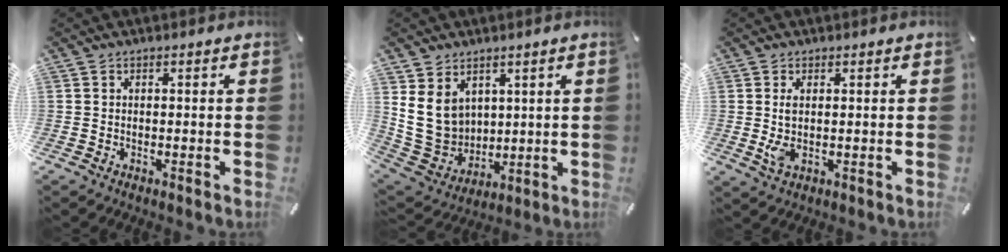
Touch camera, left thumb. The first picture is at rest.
{"total": 12.2, "force": [3.9, 10.4, 5.2], "torque": [-0.132, -0.027, 0.079]}
{"total": 3.9, "force": [0.5, 1.9, 3.4], "torque": [-0.080, -0.002, 0.006]}